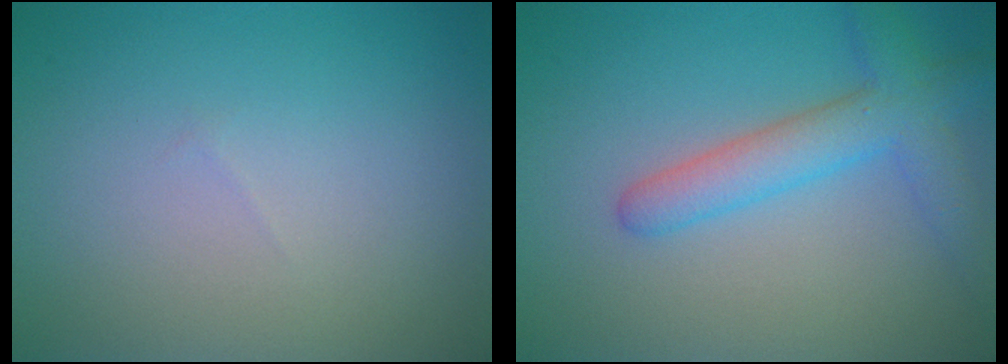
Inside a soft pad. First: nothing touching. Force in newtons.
{"total": 4.4, "press": 4.4, "slide": 0.1}